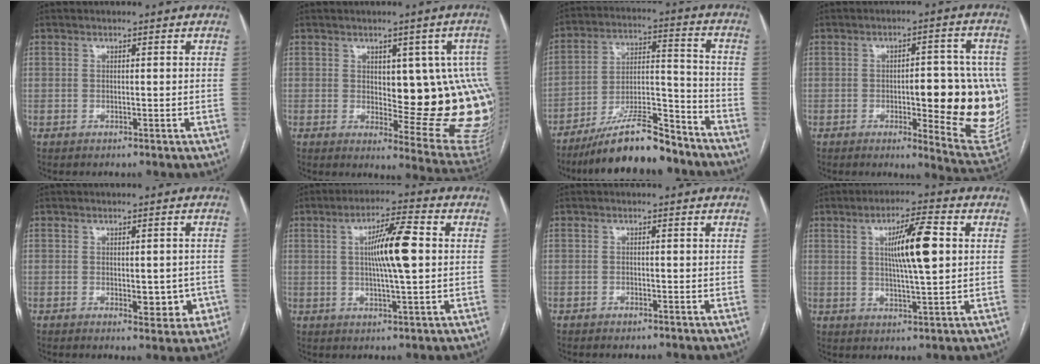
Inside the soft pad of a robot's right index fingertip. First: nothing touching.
{"total": 16.2, "force": [0.5, 5.5, 15.2], "torque": [-0.125, 0.007, 0.020]}
{"total": 15.0, "force": [-12.5, 2.9, 7.8], "torque": [-0.131, 0.020, -0.214]}
{"total": 17.5, "force": [-1.8, 4.5, 16.8], "torque": [-0.149, 0.007, -0.007]}
{"total": 5.2, "force": [-1.3, 2.5, 4.4], "torque": [-0.044, 0.004, -0.009]}
{"total": 9.2, "force": [1.1, 0.7, 9.1], "torque": [-0.159, 0.007, 0.017]}
{"total": 0.7, "force": [-0.5, 0.3, 0.4], "torque": [-0.008, -0.001, -0.005]}
{"total": 9.3, "force": [1.9, 0.9, 9.0], "torque": [-0.154, 0.004, 0.032]}